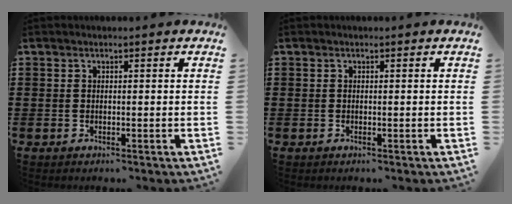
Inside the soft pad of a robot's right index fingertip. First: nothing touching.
{"total": 0.0}